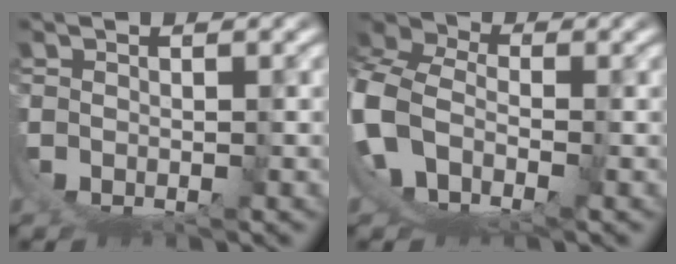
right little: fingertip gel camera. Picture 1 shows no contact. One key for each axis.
{"total": 10.9, "fx": -1.1, "fy": 8.6, "fz": 6.6, "tx": -0.162, "ty": -0.017, "tz": -0.028}